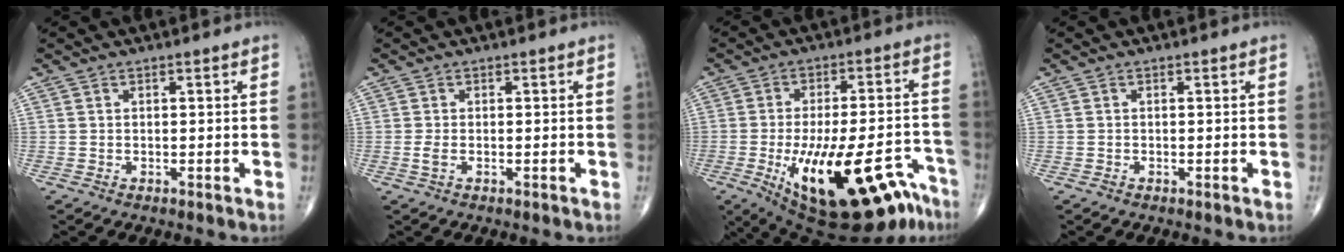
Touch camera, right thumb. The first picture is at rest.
{"total": 1.2, "force": [-0.4, 0.2, 1.1], "torque": [-0.033, -0.005, -0.011]}
{"total": 24.2, "force": [-13.0, 8.8, 18.5], "torque": [-0.234, 0.051, -0.181]}
{"total": 0.0}